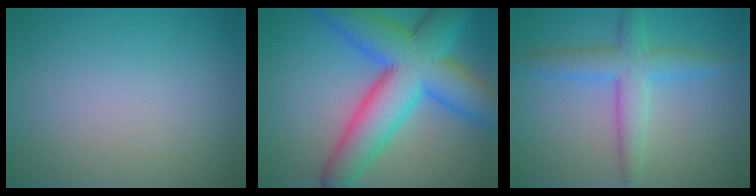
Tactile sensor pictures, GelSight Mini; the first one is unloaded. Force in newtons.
{"total": 12.0, "press": 12.0, "slide": 0.2}
{"total": 3.3, "press": 3.3, "slide": 0.2}